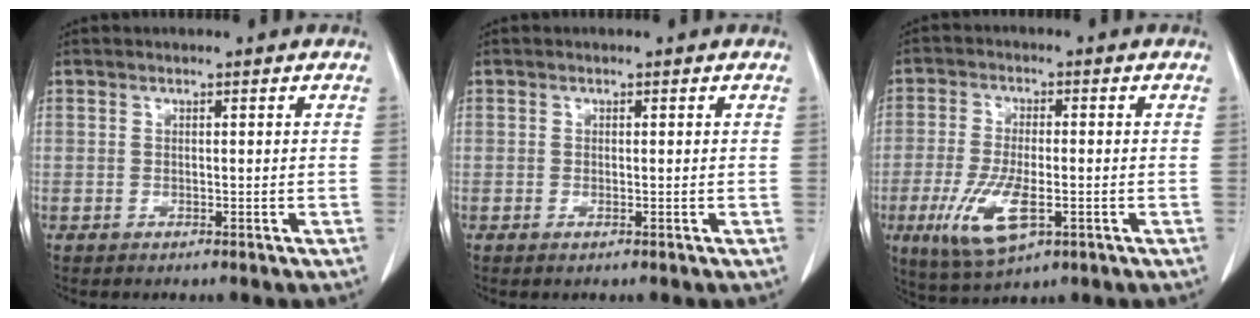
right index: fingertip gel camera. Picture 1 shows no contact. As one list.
[{"total": 0.6, "force": [-0.3, 0.1, 0.5], "torque": [-0.008, -0.001, -0.006]}, {"total": 9.4, "force": [-3.3, 3.4, 8.1], "torque": [-0.169, -0.016, -0.053]}]